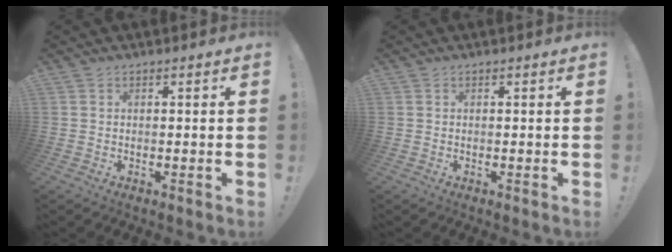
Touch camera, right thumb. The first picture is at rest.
{"total": 0.0}